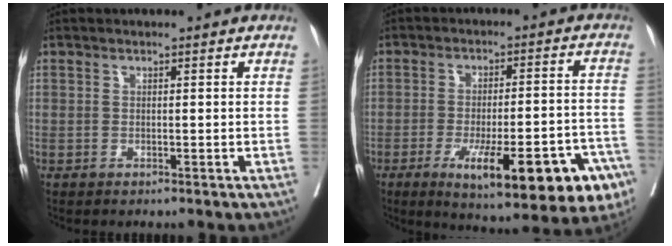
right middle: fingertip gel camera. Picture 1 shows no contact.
{"total": 19.2, "force": [-9.3, 4.3, 16.2], "torque": [-0.168, -0.001, -0.122]}